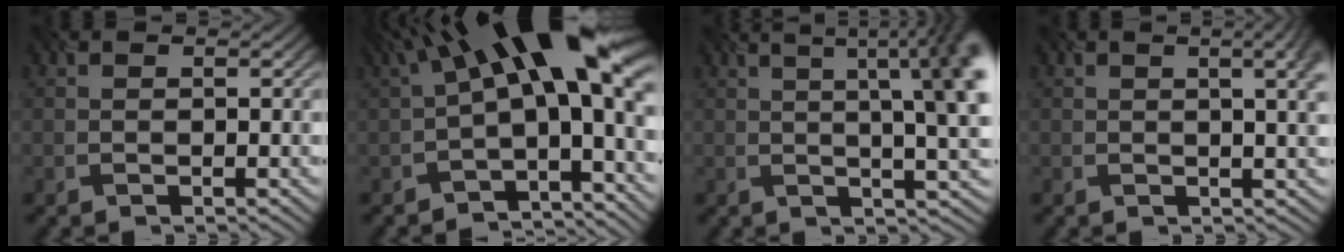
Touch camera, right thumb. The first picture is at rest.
{"total": 16.4, "force": [2.7, 6.3, 14.9], "torque": [-0.218, 0.024, 0.045]}
{"total": 11.9, "force": [2.2, 3.9, 11.1], "torque": [-0.100, 0.038, 0.026]}
{"total": 7.2, "force": [1.7, 2.8, 6.4], "torque": [-0.049, 0.035, 0.001]}